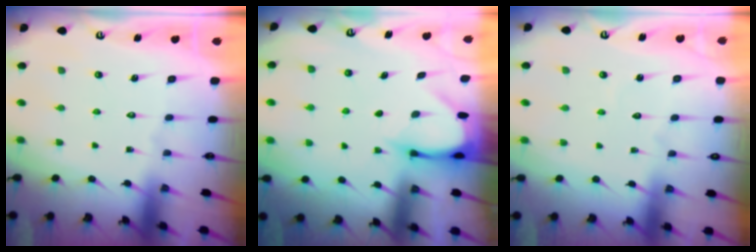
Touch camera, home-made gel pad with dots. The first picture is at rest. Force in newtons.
{"total": 3.7, "press": 3.7, "slide": 0.2}
{"total": 2.0, "press": 2.0, "slide": 0.1}